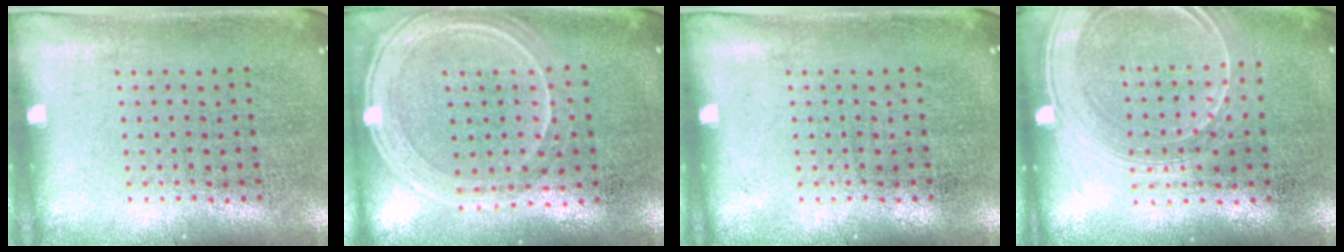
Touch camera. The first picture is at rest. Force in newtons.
{"total": 1.2, "press": 1.2, "slide": 0.2}
{"total": 0.0}
{"total": 1.8, "press": 1.7, "slide": 0.6}